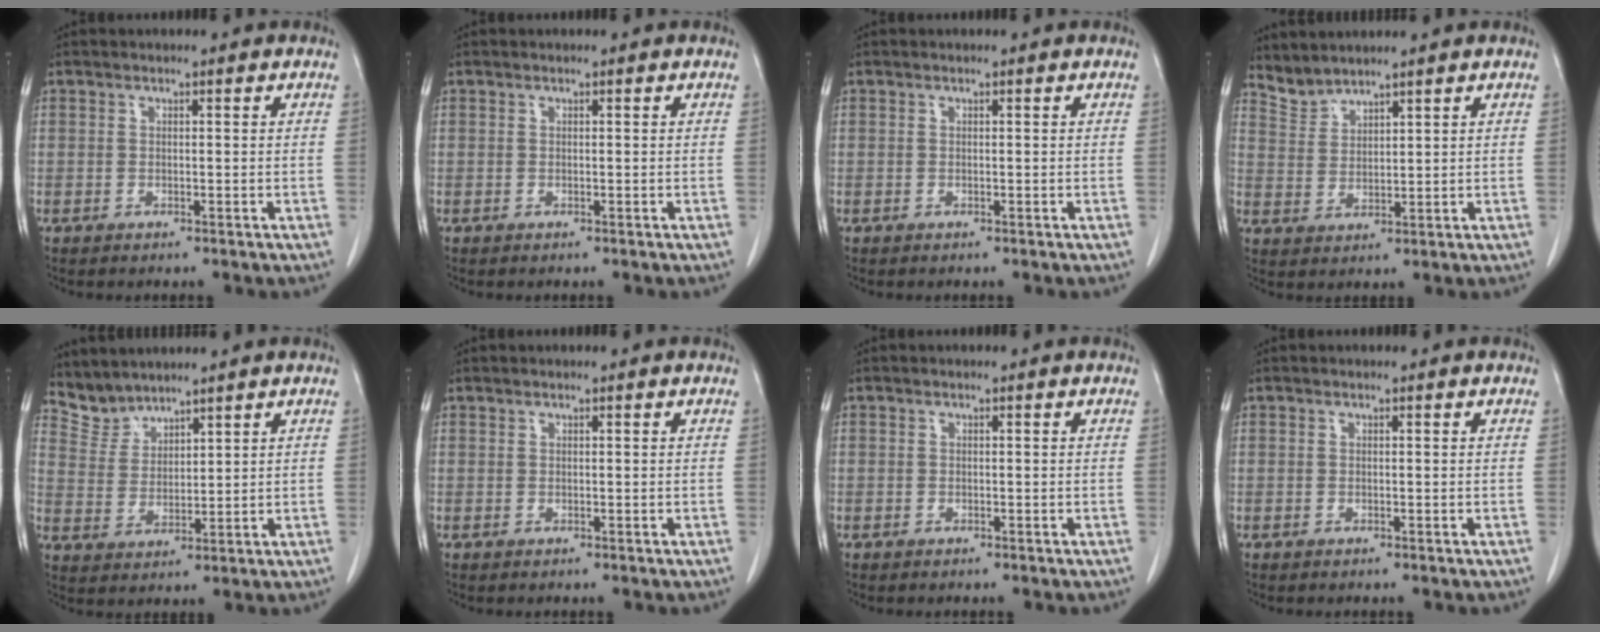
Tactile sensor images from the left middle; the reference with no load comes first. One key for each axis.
{"total": 0.0}
{"total": 0.0}
{"total": 3.5, "fx": 3.5, "fy": 0.4, "fz": -0.2, "tx": -0.002, "ty": 0.004, "tz": 0.080}
{"total": 4.7, "fx": 4.6, "fy": 1.0, "fz": -0.5, "tx": 0.002, "ty": 0.007, "tz": 0.105}
{"total": 0.0}
{"total": 0.0}
{"total": 0.0}